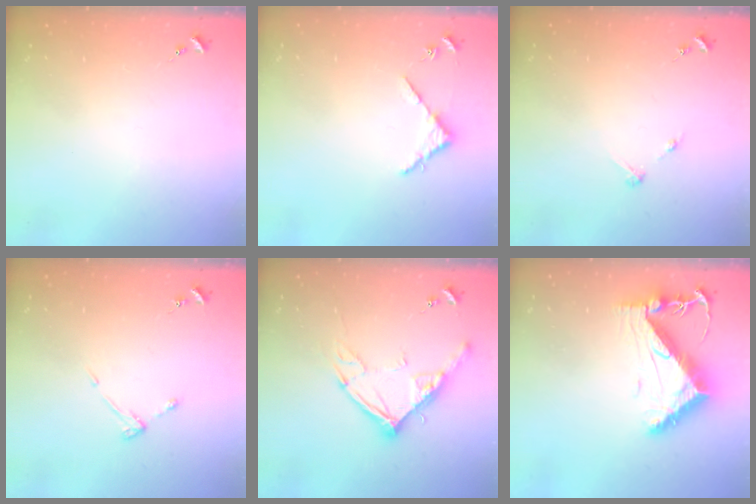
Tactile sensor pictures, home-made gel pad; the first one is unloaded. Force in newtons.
{"total": 3.4, "press": 3.4, "slide": 0.4}
{"total": 2.8, "press": 2.8, "slide": 0.3}
{"total": 3.2, "press": 3.1, "slide": 0.5}
{"total": 14.5, "press": 14.4, "slide": 1.4}
{"total": 9.5, "press": 9.5, "slide": 1.1}